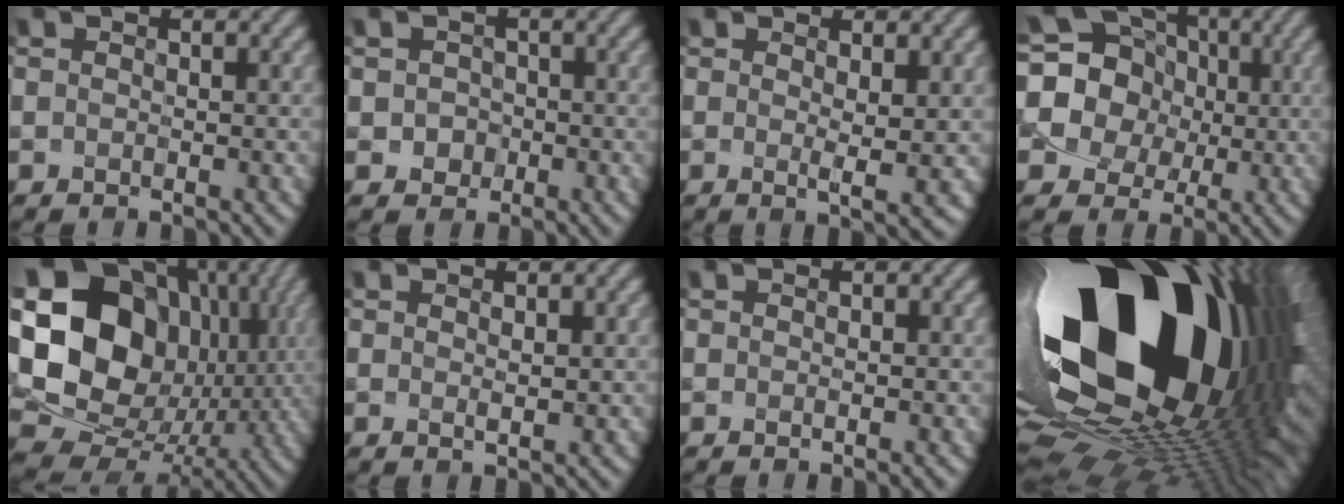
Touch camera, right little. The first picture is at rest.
{"total": 1.5, "force": [-0.6, 1.3, 0.3], "torque": [0.010, 0.002, -0.007]}
{"total": 3.2, "force": [0.4, 0.8, 3.1], "torque": [-0.042, -0.002, 0.012]}
{"total": 10.9, "force": [0.7, 9.9, 4.5], "torque": [-0.113, 0.034, -0.009]}
{"total": 21.3, "force": [4.1, 17.8, 11.0], "torque": [-0.236, 0.021, 0.082]}
{"total": 1.8, "force": [0.7, 0.8, 1.5], "torque": [-0.014, 0.001, 0.015]}
{"total": 1.0, "force": [0.1, 0.2, 1.0], "torque": [-0.007, 0.001, 0.005]}
{"total": 21.9, "force": [5.1, 12.2, 17.5], "torque": [-0.291, -0.052, 0.090]}